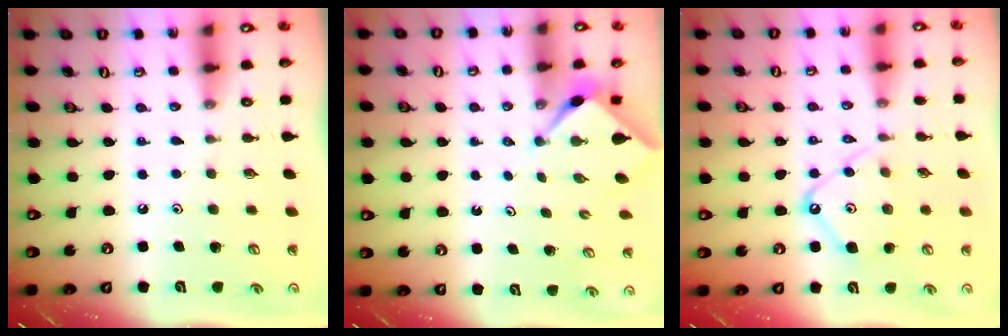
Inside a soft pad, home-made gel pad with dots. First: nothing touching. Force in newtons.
{"total": 2.4, "press": 2.4, "slide": 0.3}
{"total": 9.7, "press": 9.7, "slide": 0.9}